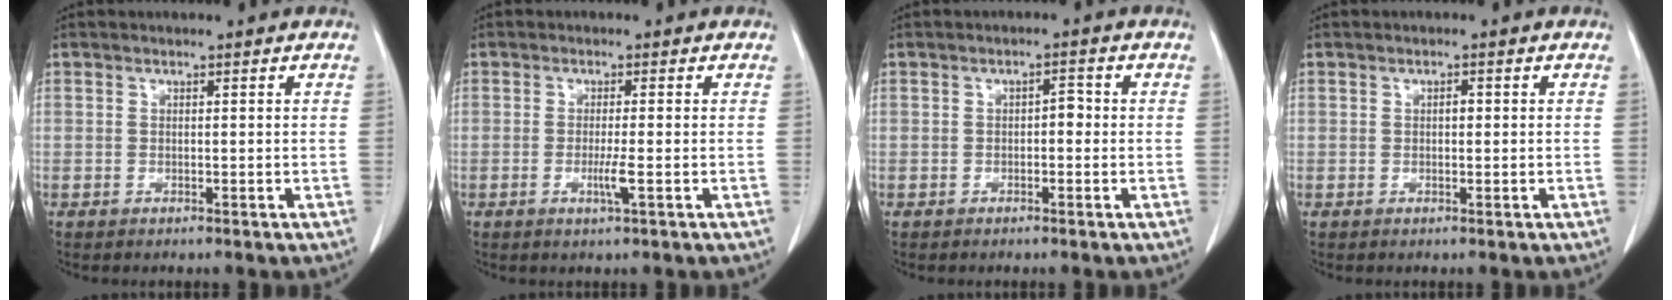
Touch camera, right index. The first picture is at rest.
{"total": 2.9, "force": [-0.9, 0.1, 2.8], "torque": [-0.055, -0.004, -0.015]}
{"total": 2.3, "force": [-0.3, 1.2, 1.9], "torque": [-0.031, 0.015, -0.004]}
{"total": 1.4, "force": [0.1, 0.8, 1.2], "torque": [-0.024, 0.002, 0.001]}